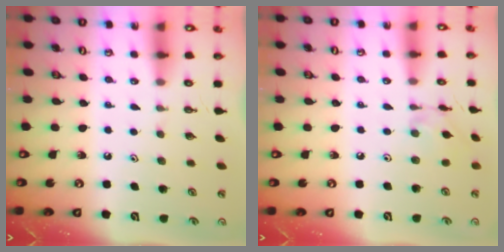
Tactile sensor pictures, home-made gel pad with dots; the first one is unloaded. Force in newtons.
{"total": 3.6, "press": 3.6, "slide": 0.4}